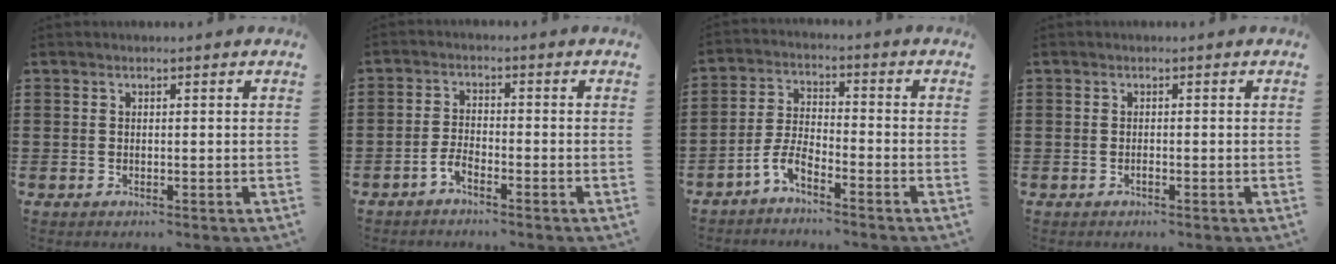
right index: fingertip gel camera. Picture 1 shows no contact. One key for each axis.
{"total": 2.7, "fx": -2.2, "fy": 0.6, "fz": 1.5, "tx": -0.036, "ty": 0.002, "tz": -0.045}
{"total": 4.7, "fx": -4.0, "fy": 0.8, "fz": 2.4, "tx": -0.066, "ty": -0.003, "tz": -0.084}
{"total": 0.6, "fx": -0.5, "fy": 0.1, "fz": 0.3, "tx": -0.007, "ty": -0.003, "tz": -0.008}